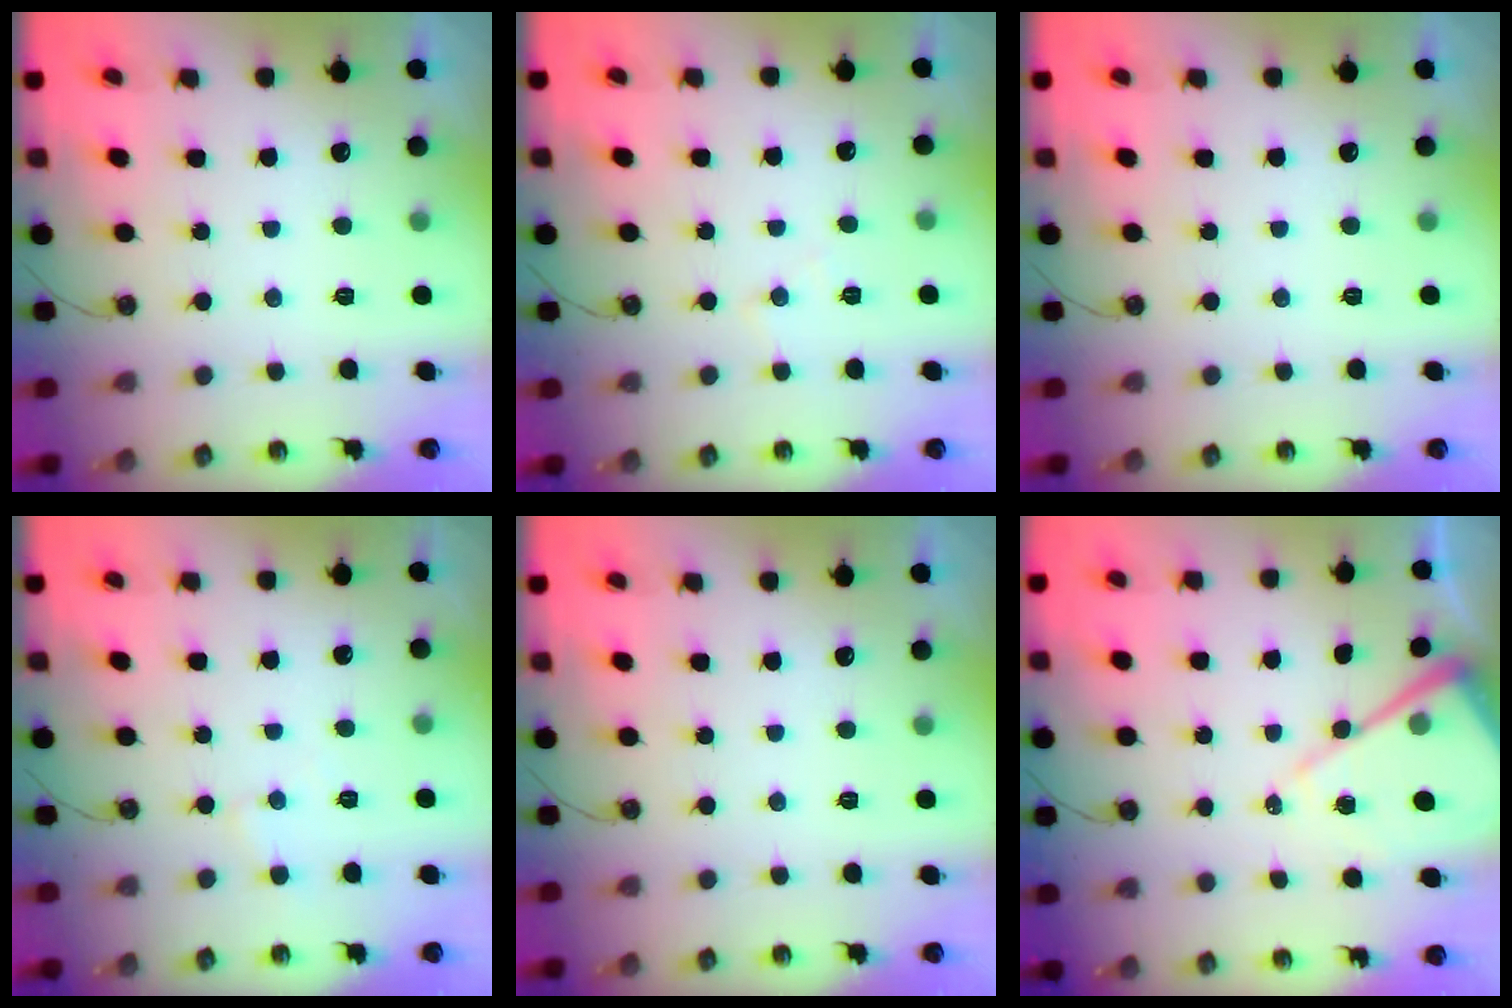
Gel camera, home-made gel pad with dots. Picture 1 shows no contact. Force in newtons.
{"total": 5.4, "press": 5.4, "slide": 0.8}
{"total": 0.0}
{"total": 3.9, "press": 3.9, "slide": 0.6}
{"total": 0.0}
{"total": 11.9, "press": 11.8, "slide": 1.0}